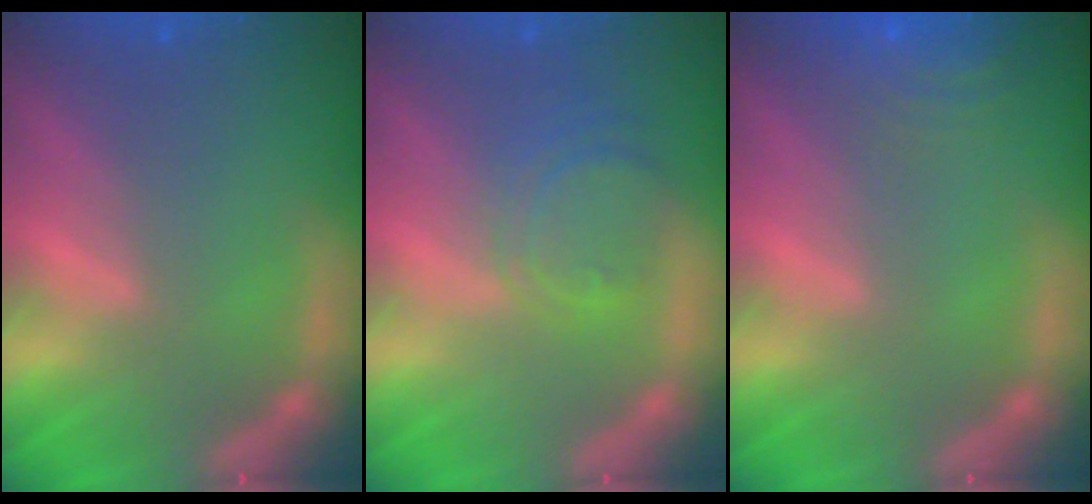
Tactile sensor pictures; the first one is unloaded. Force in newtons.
{"total": 4.0}
{"total": 6.0}